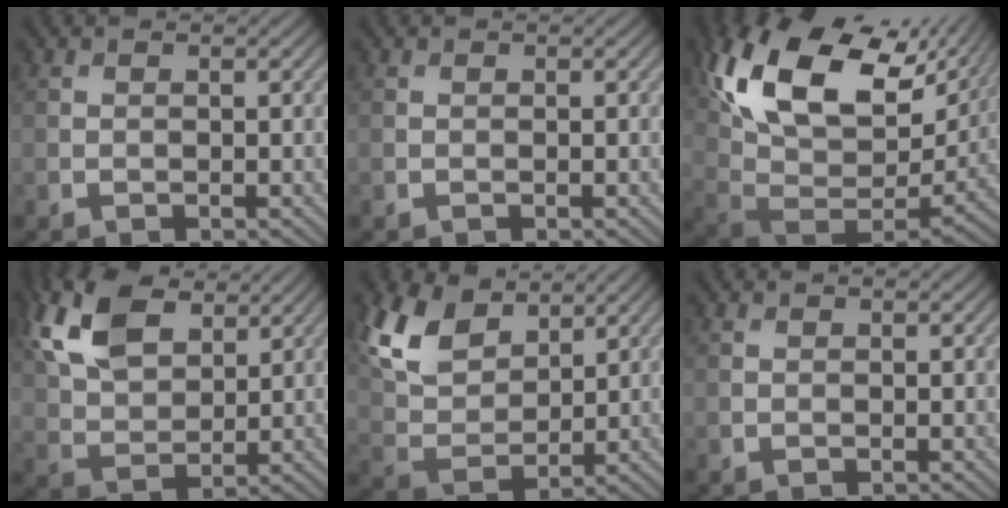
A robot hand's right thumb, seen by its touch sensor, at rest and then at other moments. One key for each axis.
{"total": 0.0}
{"total": 20.5, "fx": 8.7, "fy": 12.0, "fz": 14.1, "tx": -0.280, "ty": 0.004, "tz": 0.175}
{"total": 11.1, "fx": 5.6, "fy": 6.1, "fz": 7.4, "tx": -0.196, "ty": 0.020, "tz": 0.113}
{"total": 10.0, "fx": 6.0, "fy": 5.4, "fz": 5.9, "tx": -0.153, "ty": 0.011, "tz": 0.119}
{"total": 0.0}